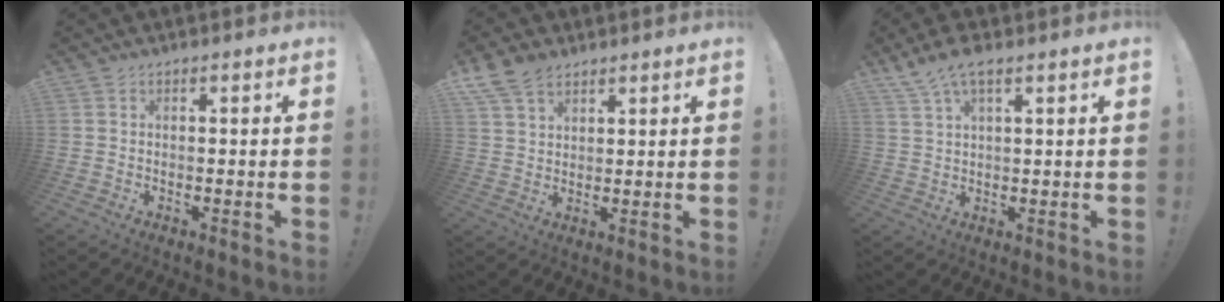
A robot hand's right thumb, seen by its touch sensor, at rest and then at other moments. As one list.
[{"total": 8.1, "force": [5.6, 4.7, 3.5], "torque": [-0.069, -0.018, 0.112]}, {"total": 6.7, "force": [4.5, 1.7, 4.6], "torque": [-0.084, -0.017, 0.083]}]